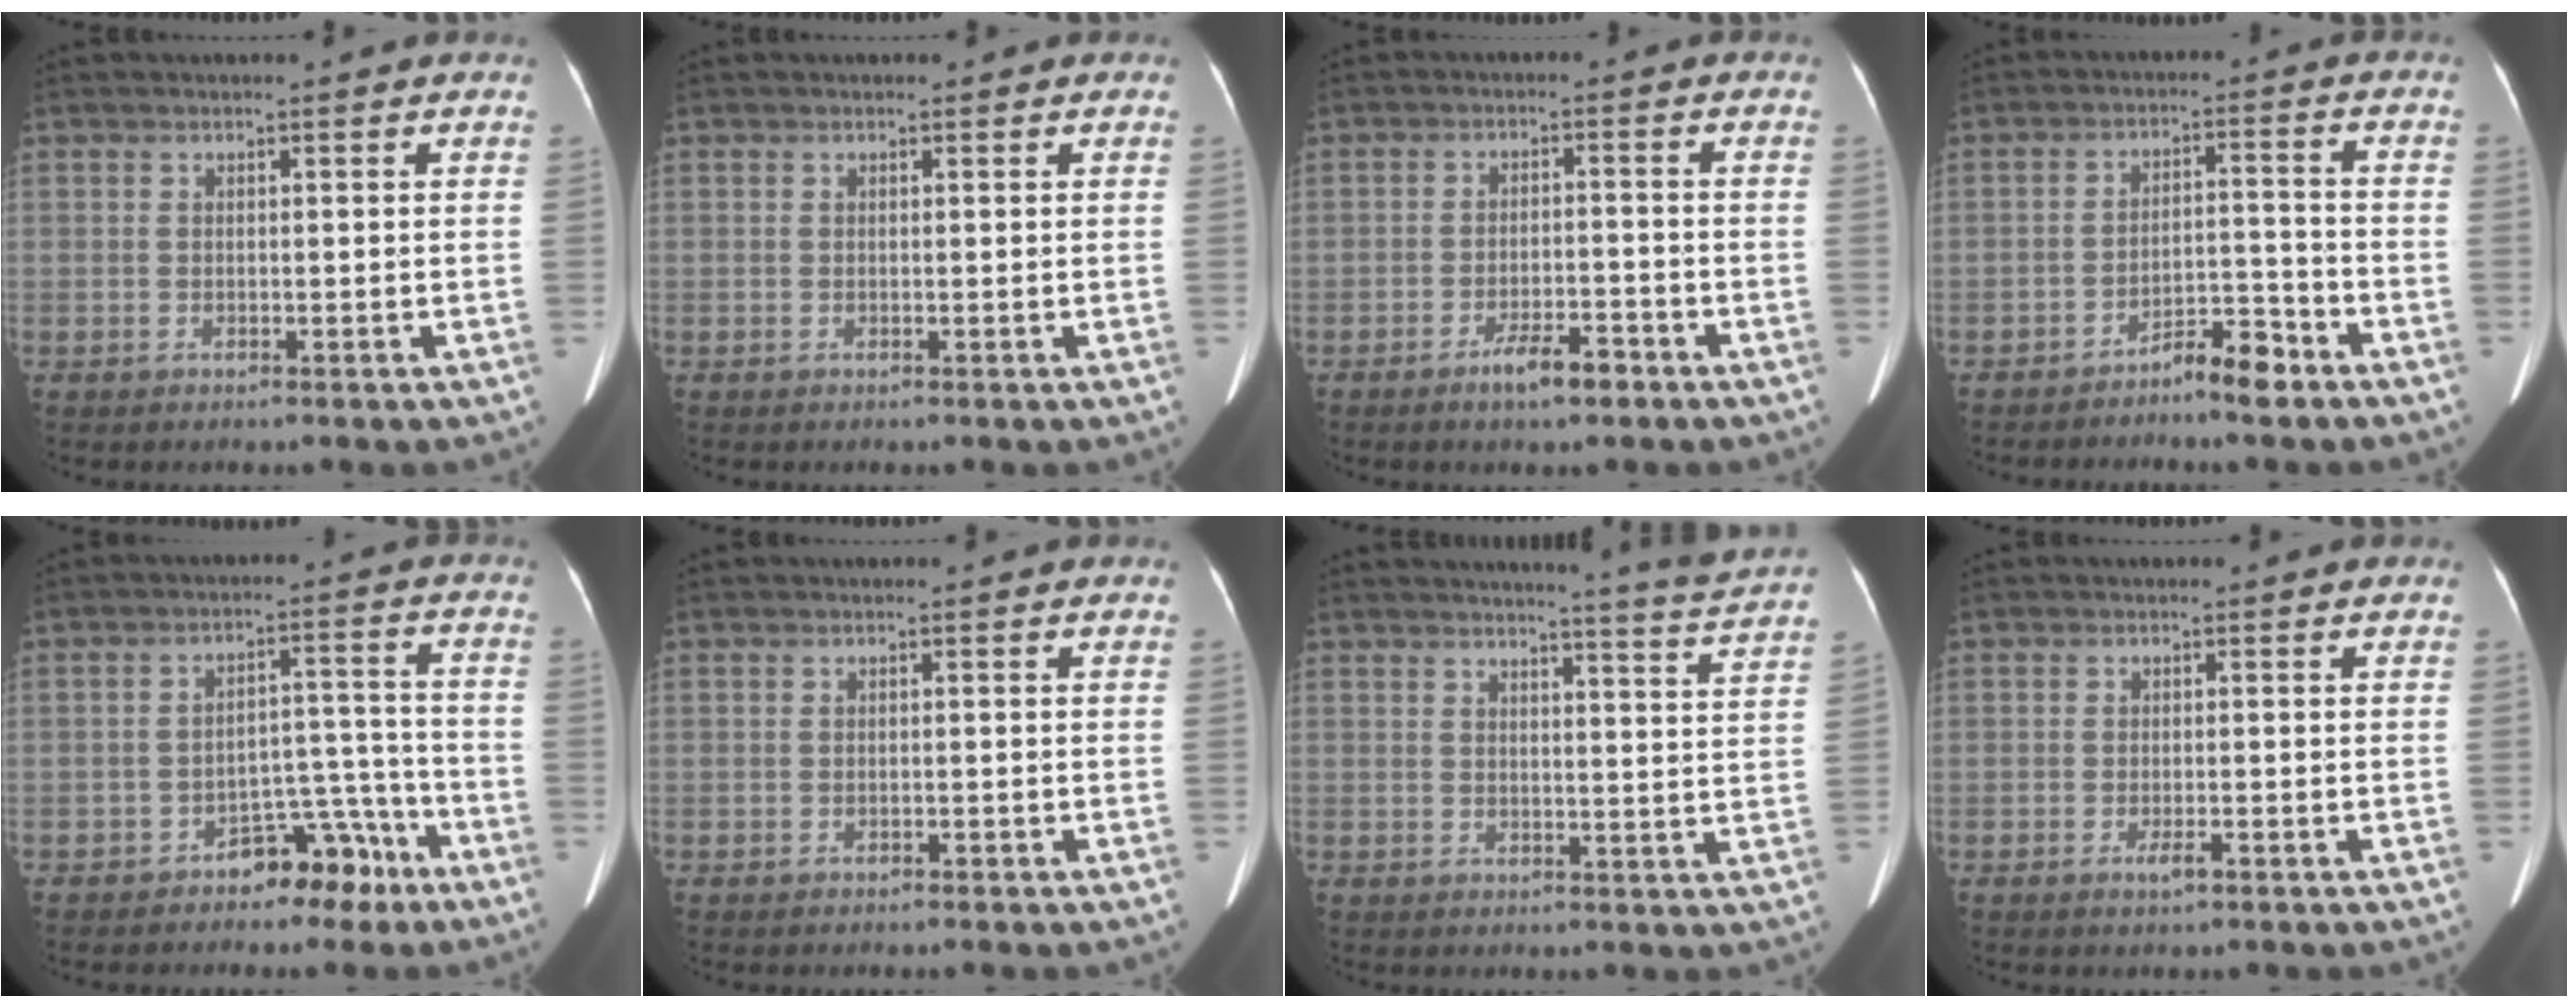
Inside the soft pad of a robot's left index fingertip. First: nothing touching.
{"total": 0.0}
{"total": 4.6, "force": [-3.2, 1.1, 3.1], "torque": [-0.056, 0.000, -0.052]}
{"total": 5.0, "force": [-4.2, 0.7, 2.7], "torque": [-0.040, 0.006, -0.072]}
{"total": 7.1, "force": [-5.2, 3.6, 3.3], "torque": [-0.037, 0.036, -0.075]}
{"total": 0.6, "force": [-0.5, 0.2, 0.1], "torque": [-0.006, 0.000, -0.009]}
{"total": 8.3, "force": [7.8, -2.4, 1.4], "torque": [-0.035, -0.050, 0.088]}
{"total": 1.6, "force": [-1.0, 0.3, 1.2], "torque": [-0.021, -0.002, -0.014]}